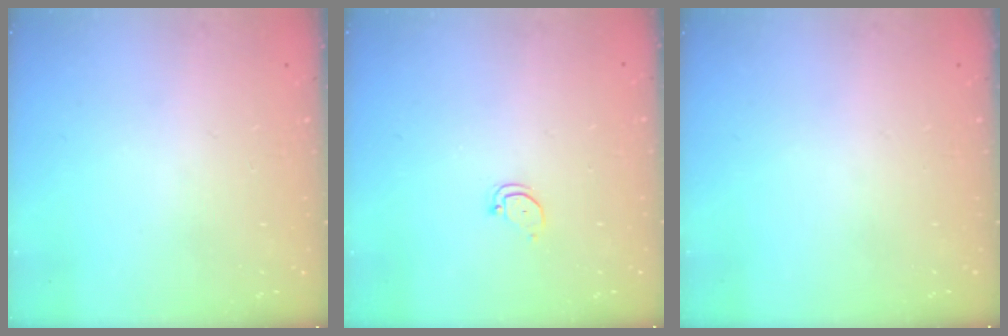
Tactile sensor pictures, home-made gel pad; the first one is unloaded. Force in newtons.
{"total": 2.4, "press": 2.4, "slide": 0.2}
{"total": 0.0}